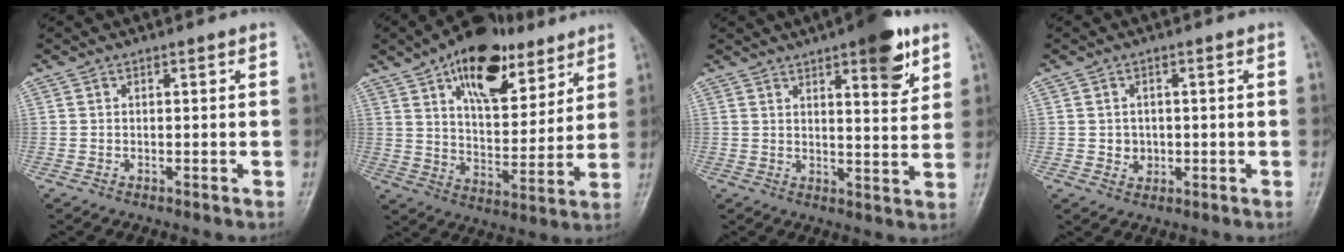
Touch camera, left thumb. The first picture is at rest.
{"total": 19.0, "force": [10.8, 9.6, 12.4], "torque": [-0.140, -0.041, 0.172]}
{"total": 10.2, "force": [5.7, 3.0, 7.9], "torque": [-0.084, -0.026, 0.073]}
{"total": 2.9, "force": [-0.3, 2.7, 1.0], "torque": [0.002, 0.005, -0.001]}